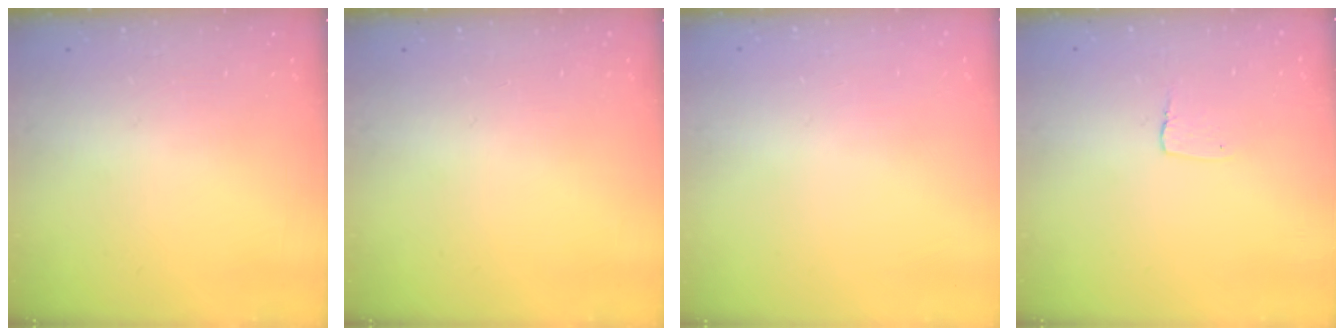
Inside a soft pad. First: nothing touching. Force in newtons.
{"total": 0.0}
{"total": 0.0}
{"total": 2.9, "press": 2.9, "slide": 0.2}